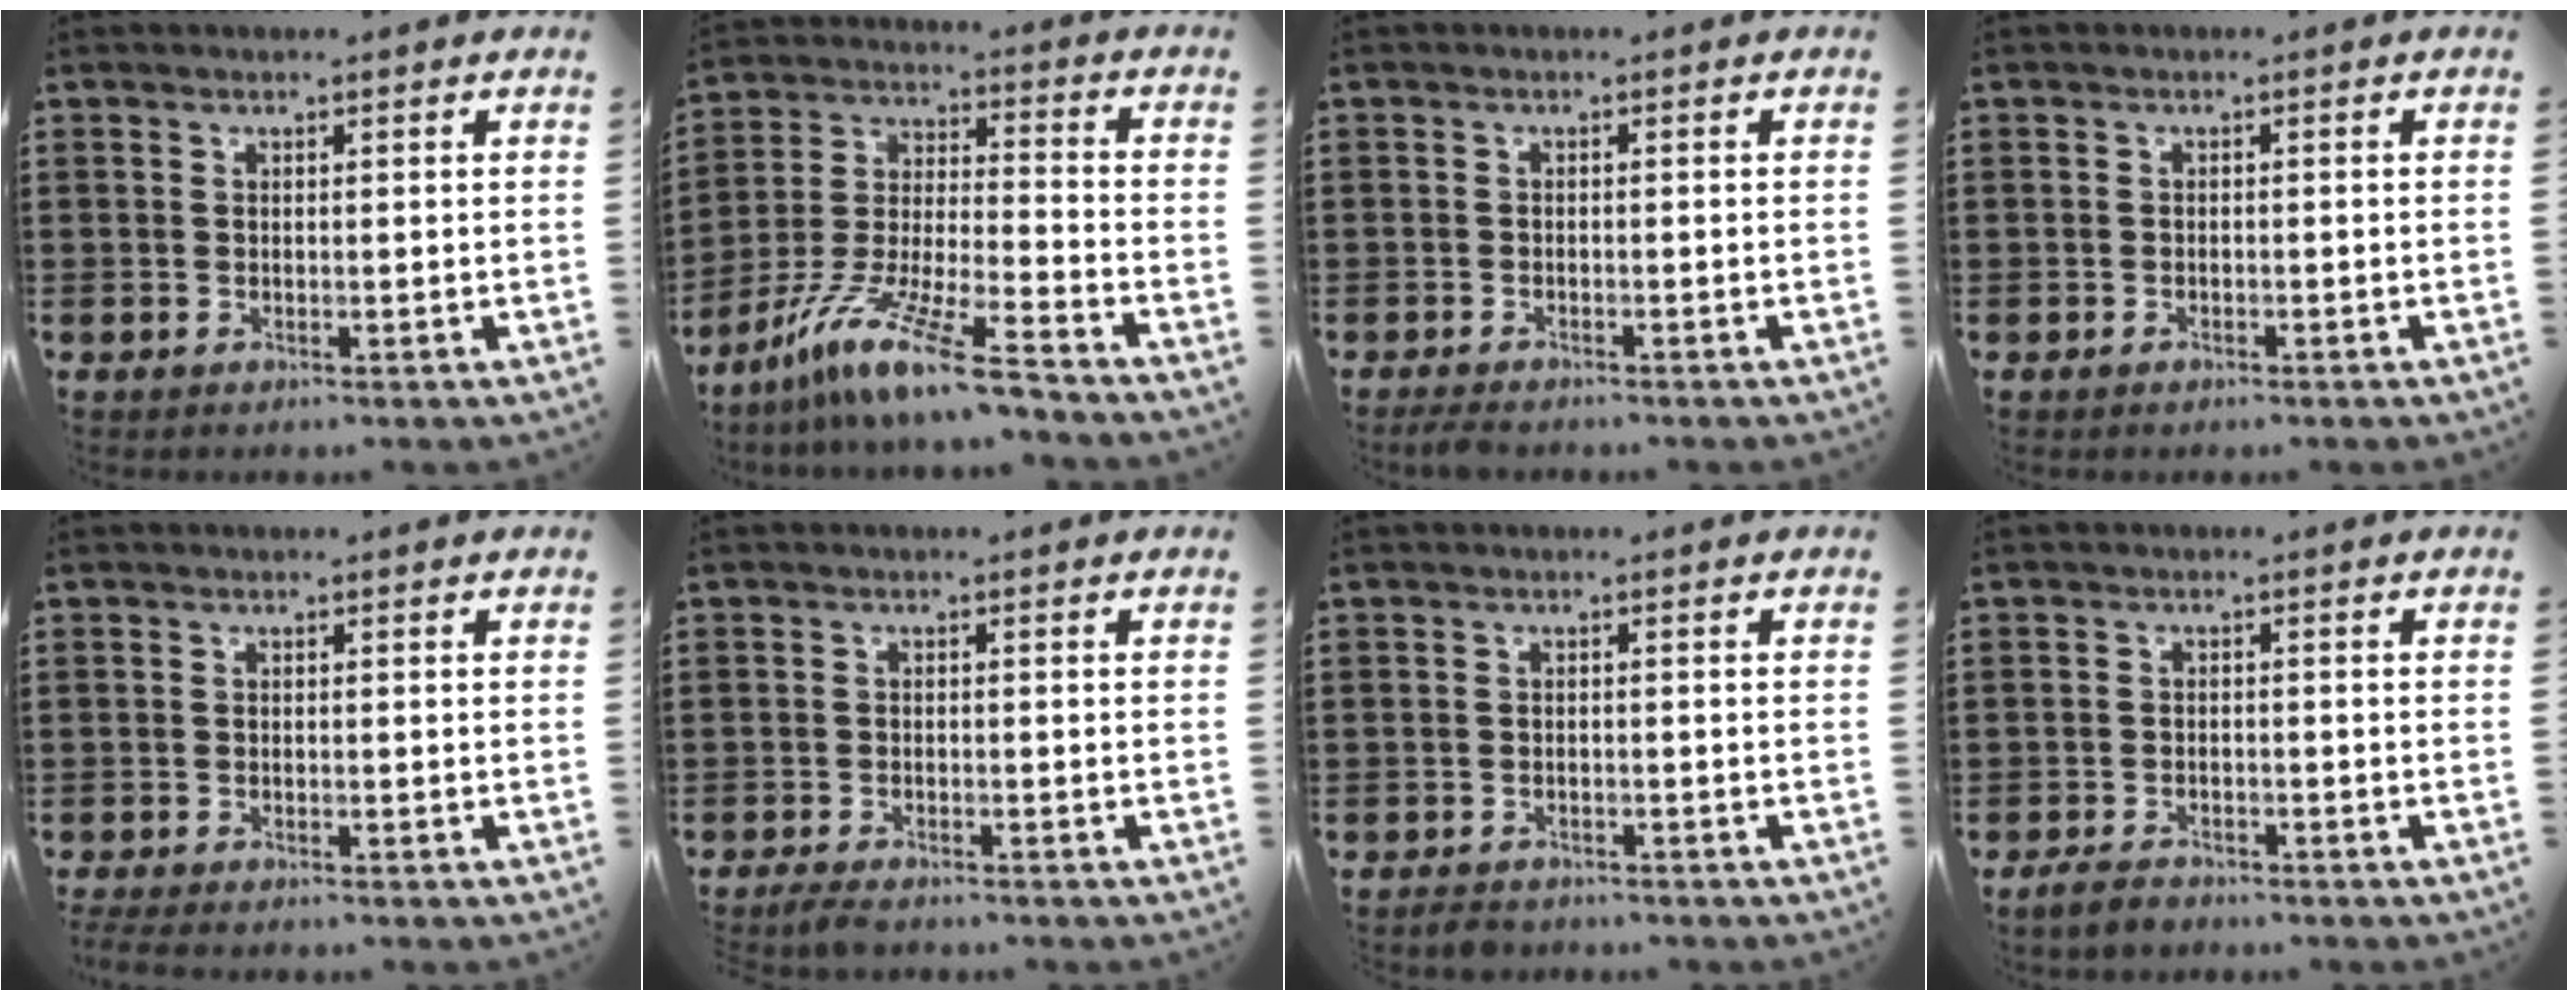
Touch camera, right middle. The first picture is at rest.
{"total": 11.8, "force": [-9.4, 0.0, 7.2], "torque": [-0.149, 0.003, -0.188]}
{"total": 1.3, "force": [-1.2, 0.2, 0.4], "torque": [-0.011, 0.001, -0.024]}
{"total": 0.7, "force": [-0.6, 0.4, 0.2], "torque": [-0.004, 0.000, -0.012]}
{"total": 1.3, "force": [-1.2, 0.2, 0.3], "torque": [-0.008, 0.000, -0.023]}
{"total": 1.9, "force": [-1.9, 0.2, 0.5], "torque": [-0.019, -0.001, -0.040]}
{"total": 1.7, "force": [-1.6, 0.4, 0.0], "torque": [-0.006, 0.000, -0.036]}
{"total": 2.3, "force": [-2.1, 0.8, 0.5], "torque": [-0.021, 0.003, -0.045]}